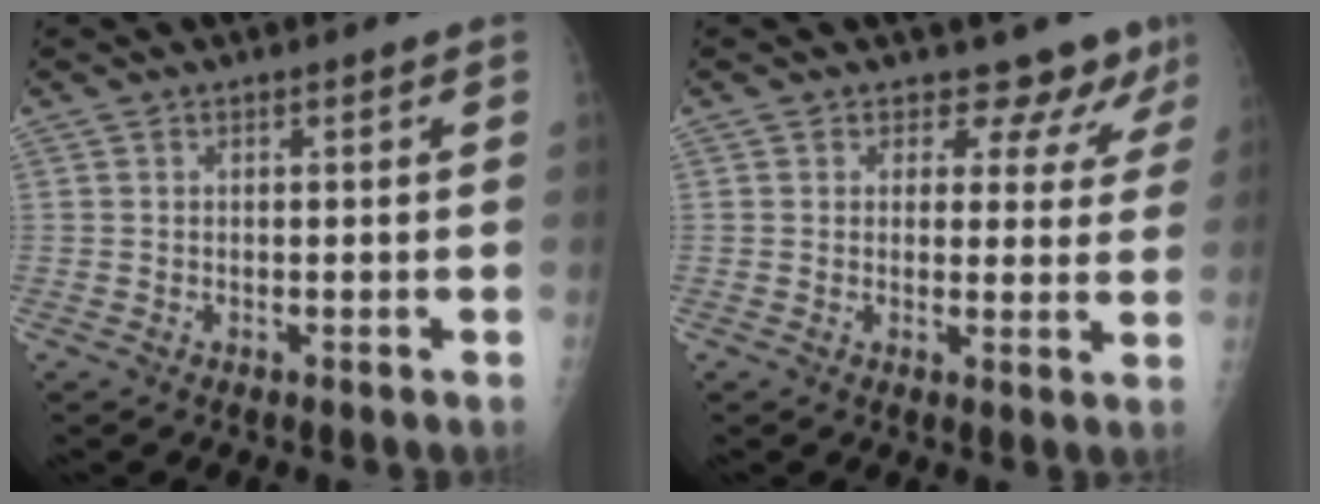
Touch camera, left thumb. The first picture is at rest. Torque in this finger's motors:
{"motor_torque": [0.24, 0.33, -0.41, -0.16, 0.03]}